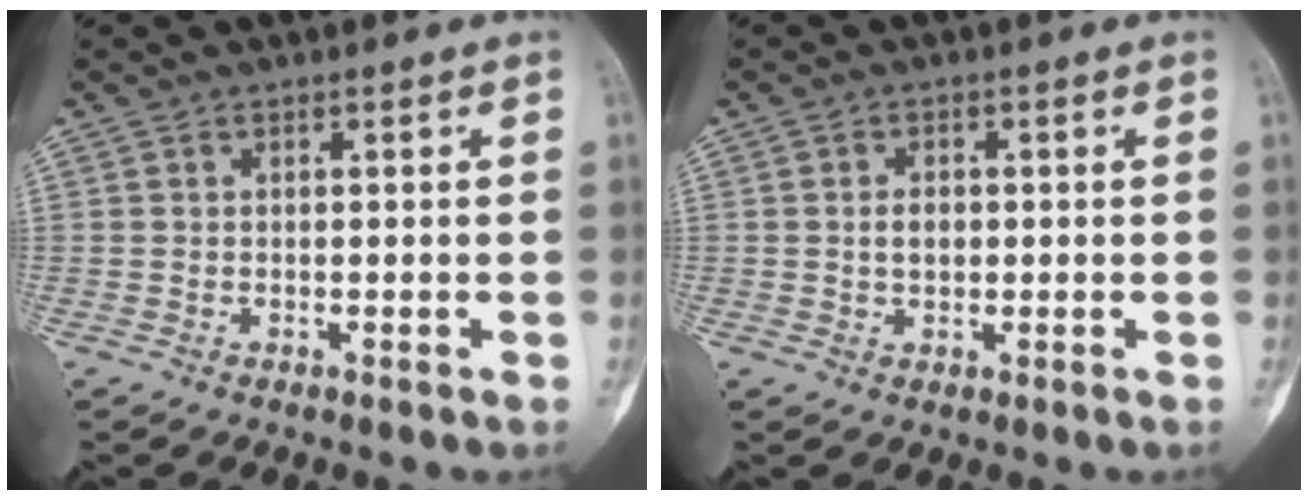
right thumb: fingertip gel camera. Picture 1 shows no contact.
{"total": 2.9, "force": [0.1, 2.0, 2.1], "torque": [-0.027, 0.002, 0.001]}